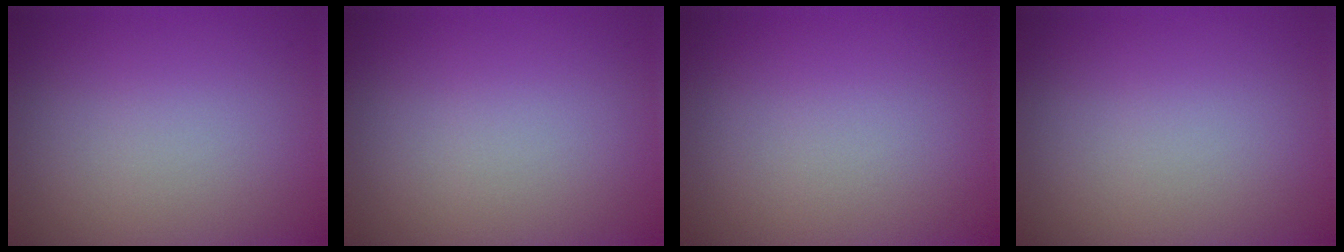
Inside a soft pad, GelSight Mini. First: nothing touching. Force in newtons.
{"total": 0.0}
{"total": 0.0}
{"total": 0.0}